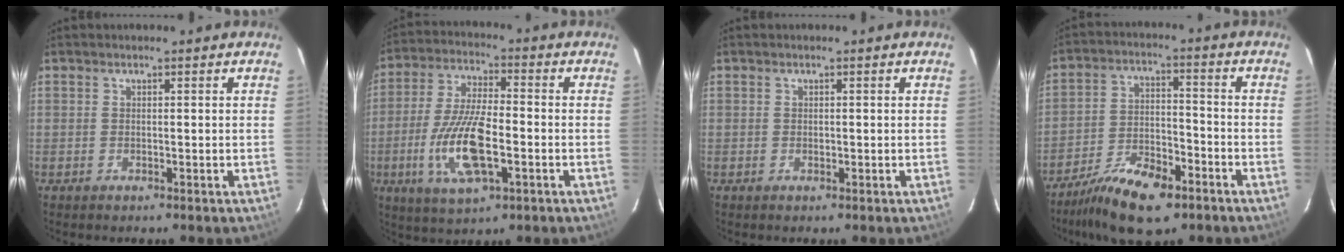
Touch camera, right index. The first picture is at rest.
{"total": 14.0, "force": [-4.0, 4.8, 12.6], "torque": [-0.262, -0.009, -0.075]}
{"total": 0.5, "force": [0.0, 0.4, 0.3], "torque": [-0.004, 0.002, 0.000]}
{"total": 13.2, "force": [-9.2, 5.3, 7.9], "torque": [-0.171, -0.012, -0.162]}